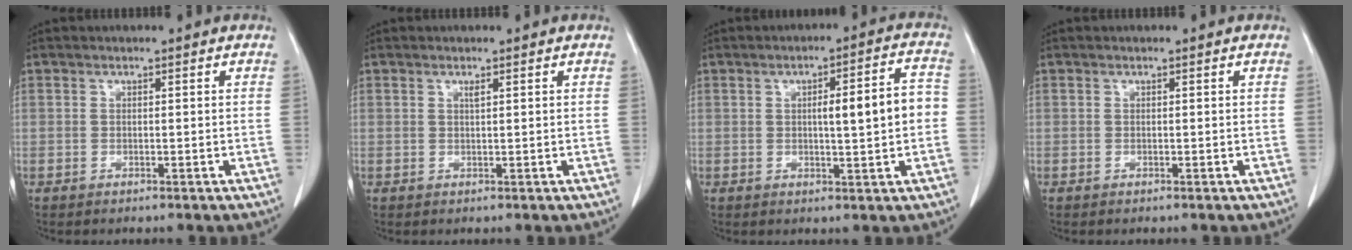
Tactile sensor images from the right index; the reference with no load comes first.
{"total": 0.6, "force": [0.3, 0.0, 0.5], "torque": [-0.012, -0.001, 0.007]}
{"total": 7.8, "force": [0.0, 1.0, 7.7], "torque": [-0.109, 0.019, 0.001]}
{"total": 0.0}